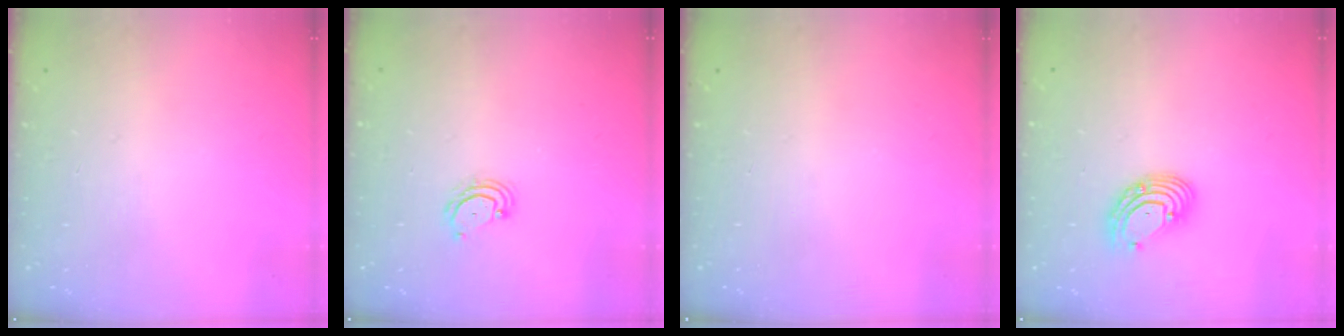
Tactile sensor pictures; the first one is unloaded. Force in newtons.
{"total": 4.1, "press": 4.1, "slide": 0.6}
{"total": 0.0}
{"total": 7.3, "press": 7.3, "slide": 0.8}